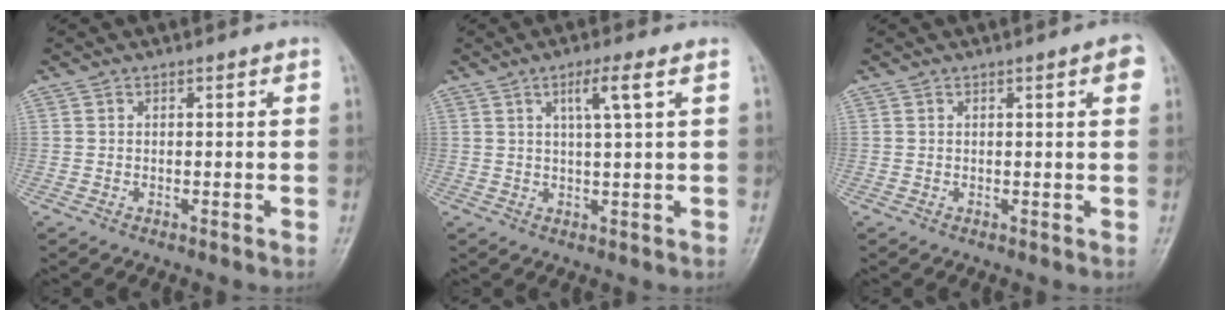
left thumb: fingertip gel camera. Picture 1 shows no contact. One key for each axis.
{"total": 4.6, "fx": 1.9, "fy": 0.0, "fz": 4.2, "tx": -0.081, "ty": -0.003, "tz": 0.037}
{"total": 2.9, "fx": 1.1, "fy": 0.6, "fz": 2.6, "tx": -0.028, "ty": 0.001, "tz": 0.010}